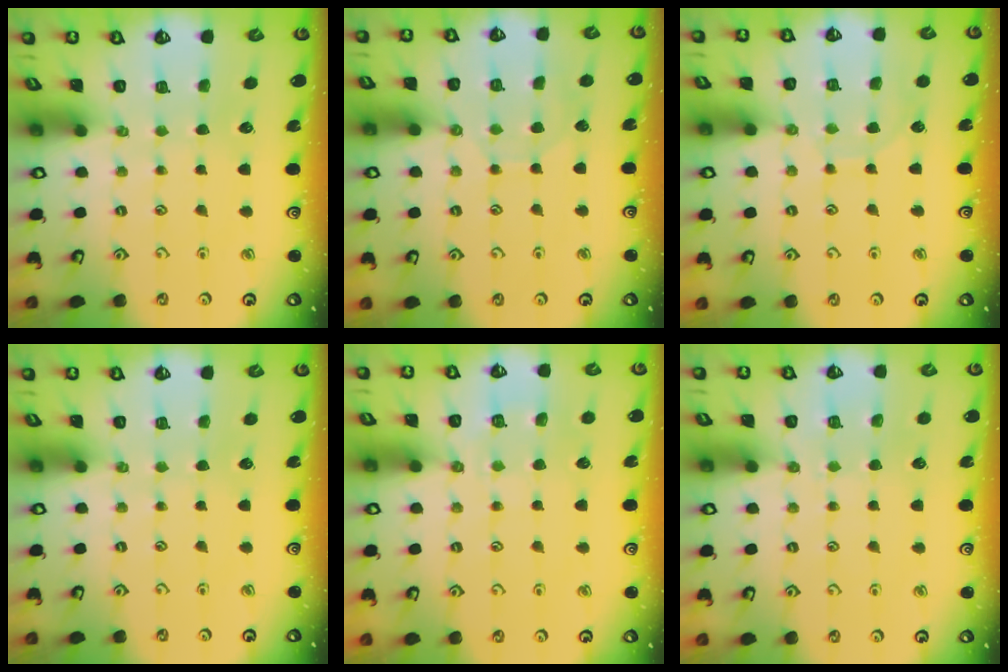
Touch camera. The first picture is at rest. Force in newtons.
{"total": 3.3, "press": 3.2, "slide": 0.4}
{"total": 6.2, "press": 6.2, "slide": 0.5}
{"total": 0.0}
{"total": 5.3, "press": 5.2, "slide": 0.6}
{"total": 5.0, "press": 5.0, "slide": 0.6}